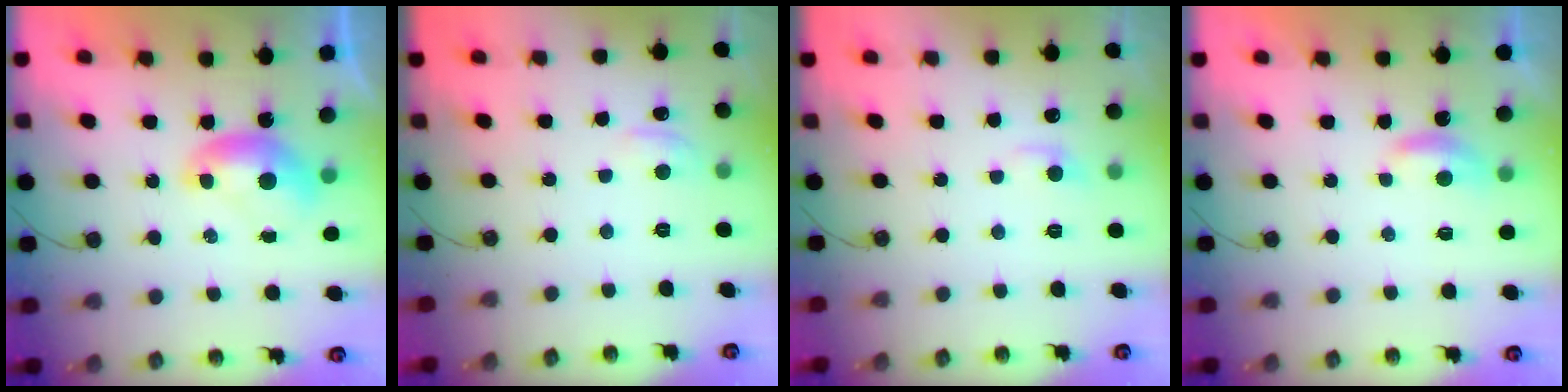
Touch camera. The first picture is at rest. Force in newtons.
{"total": 0.7, "press": 0.2, "slide": 0.6}
{"total": 0.9, "press": 0.4, "slide": 0.8}
{"total": 1.1, "press": 0.8, "slide": 0.7}